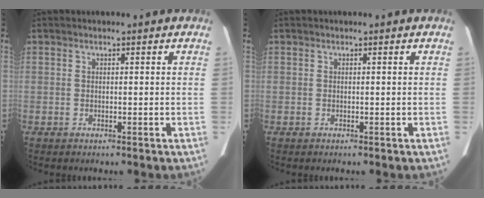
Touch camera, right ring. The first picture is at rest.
{"total": 0.0}